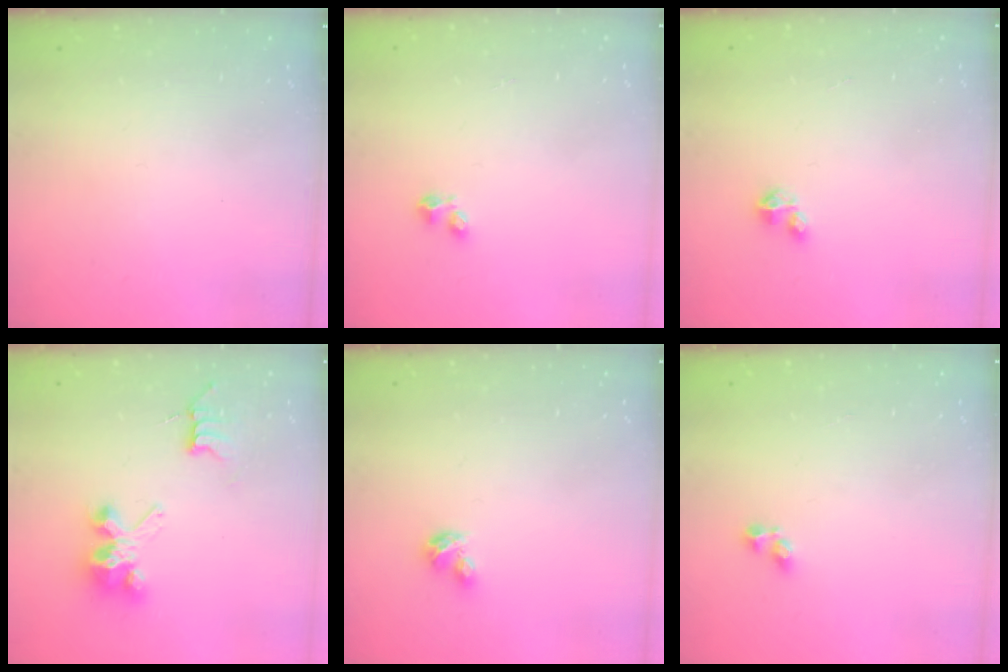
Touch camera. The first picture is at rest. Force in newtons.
{"total": 2.9, "press": 2.8, "slide": 0.6}
{"total": 2.1, "press": 2.1, "slide": 0.2}
{"total": 7.1, "press": 7.1, "slide": 0.2}
{"total": 2.9, "press": 2.8, "slide": 0.5}
{"total": 3.1, "press": 3.1, "slide": 0.3}